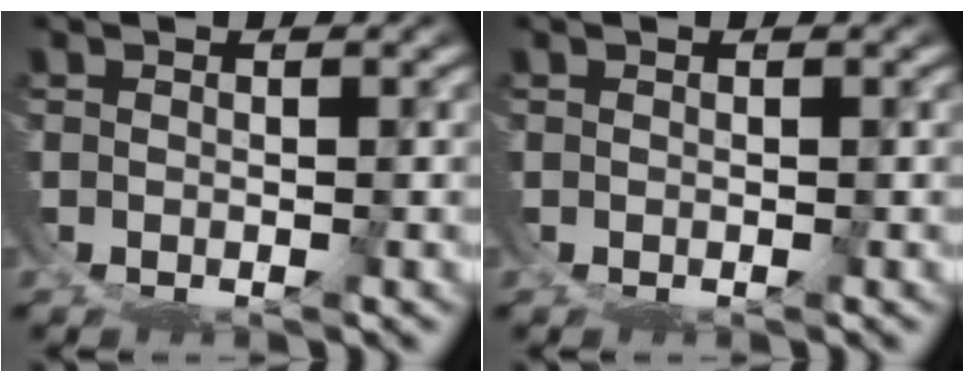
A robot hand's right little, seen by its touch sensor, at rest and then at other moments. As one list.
[{"total": 0.0}]